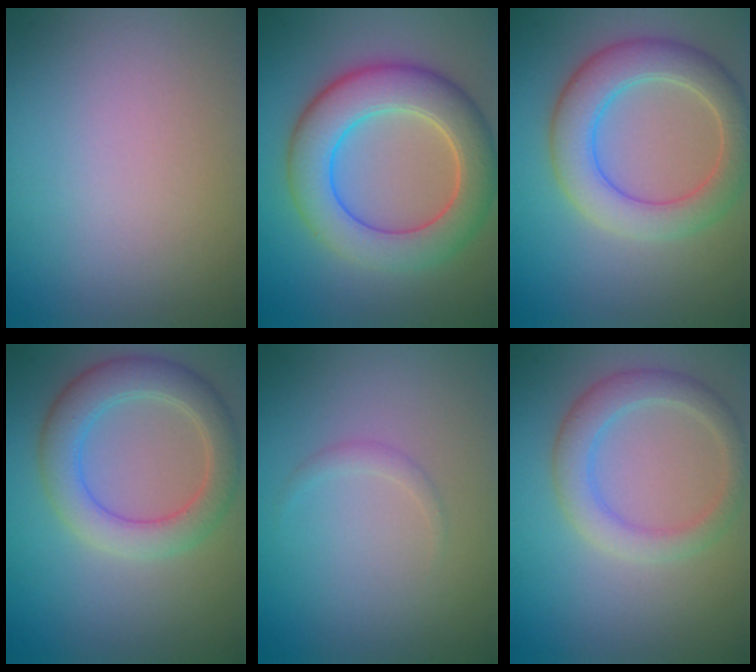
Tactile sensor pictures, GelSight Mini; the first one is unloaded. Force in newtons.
{"total": 7.9, "press": 7.9, "slide": 0.4}
{"total": 5.7, "press": 5.7, "slide": 0.5}
{"total": 4.9, "press": 4.9, "slide": 0.3}
{"total": 0.8, "press": 0.8, "slide": 0.0}
{"total": 3.4, "press": 3.4, "slide": 0.4}